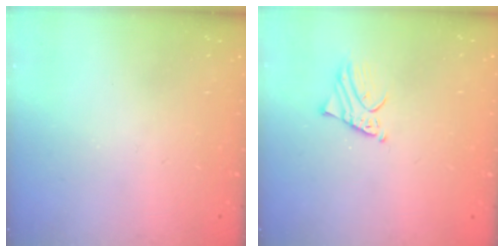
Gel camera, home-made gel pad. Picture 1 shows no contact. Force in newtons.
{"total": 2.1, "press": 2.1, "slide": 0.2}